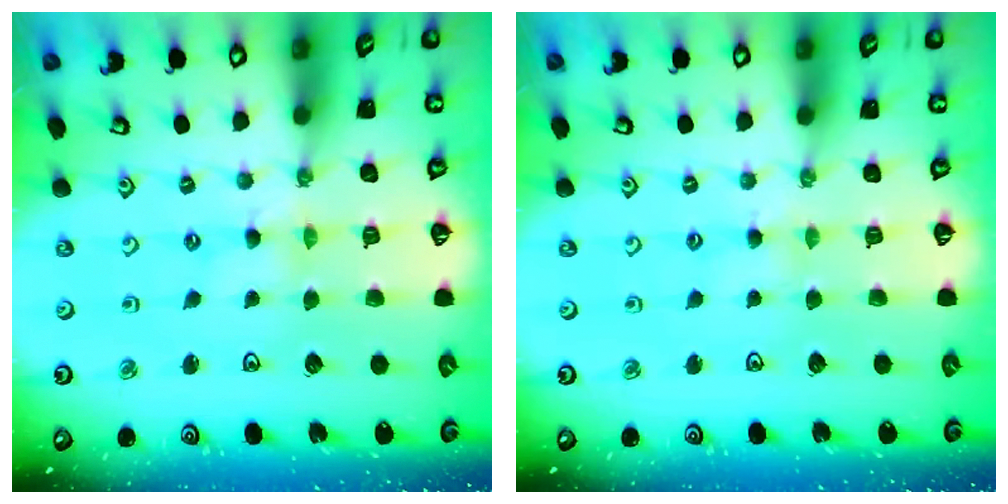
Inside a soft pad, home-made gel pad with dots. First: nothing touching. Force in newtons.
{"total": 3.4, "press": 3.4, "slide": 0.4}